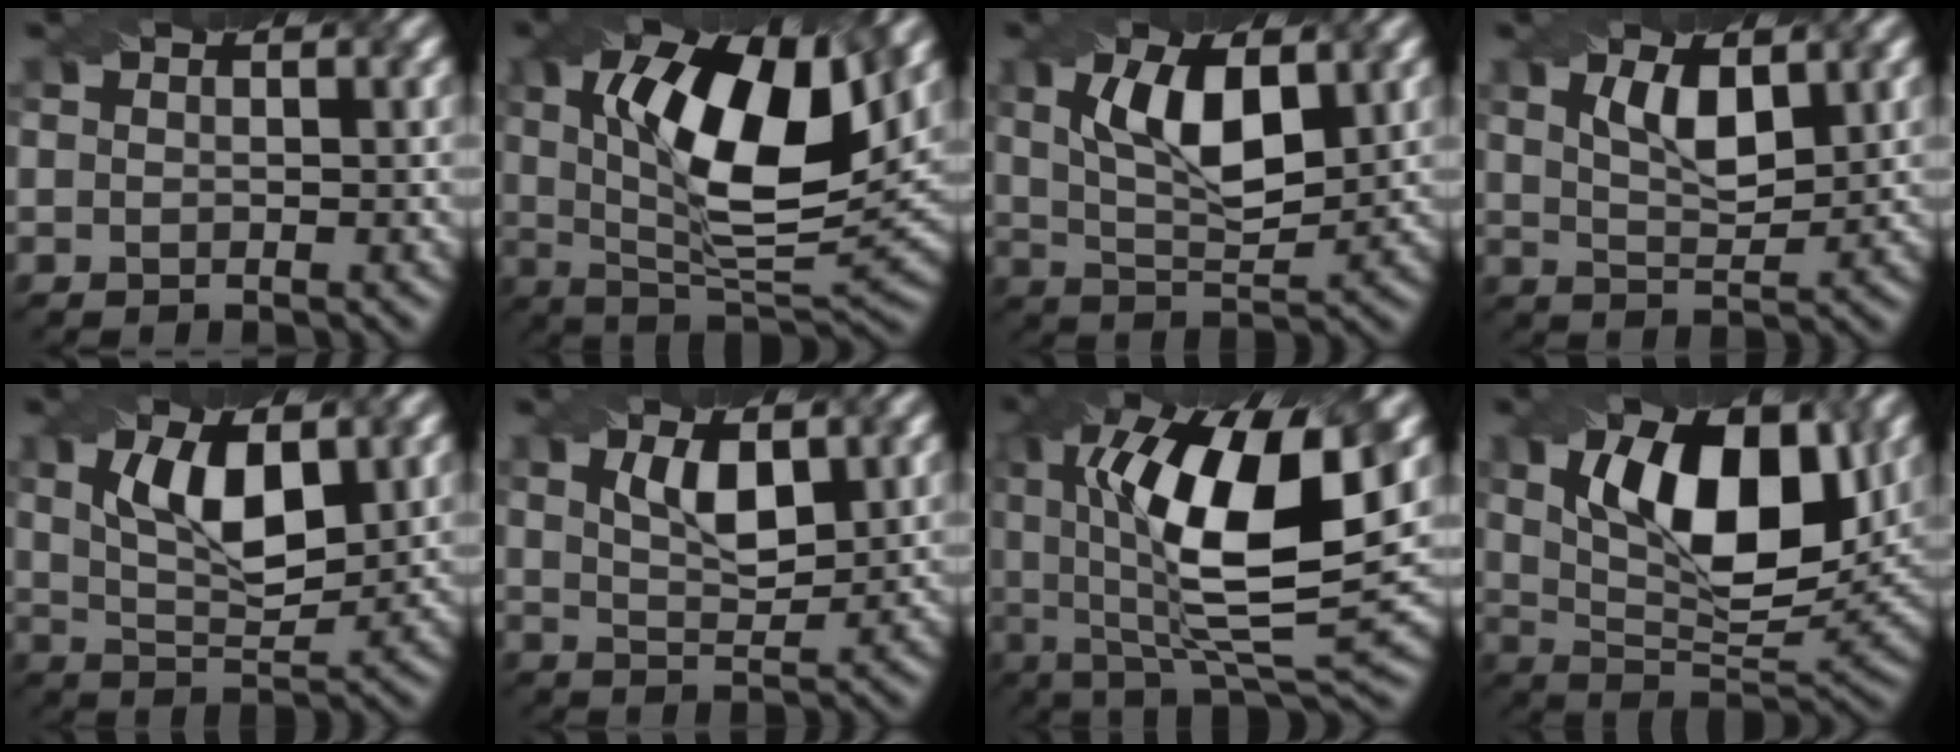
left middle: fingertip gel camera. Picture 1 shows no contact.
{"total": 12.9, "force": [3.4, 4.7, 11.5], "torque": [-0.186, 0.003, 0.054]}
{"total": 7.4, "force": [2.1, 3.1, 6.4], "torque": [-0.120, 0.005, 0.040]}
{"total": 3.9, "force": [1.8, 1.5, 3.2], "torque": [-0.065, -0.002, 0.035]}
{"total": 6.8, "force": [2.1, 2.9, 5.7], "torque": [-0.110, 0.001, 0.040]}
{"total": 3.8, "force": [1.7, 1.5, 3.1], "torque": [-0.061, -0.001, 0.033]}
{"total": 14.6, "force": [2.8, 4.7, 13.6], "torque": [-0.229, 0.000, 0.047]}
{"total": 11.5, "force": [3.5, 5.3, 9.5], "torque": [-0.151, 0.001, 0.056]}